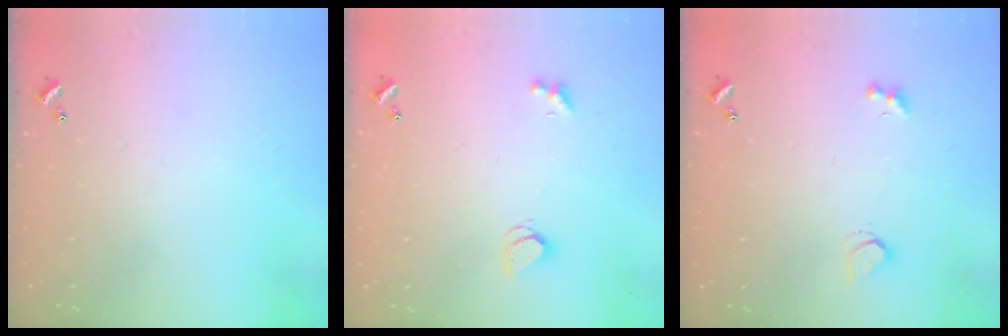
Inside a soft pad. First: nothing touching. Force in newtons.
{"total": 1.7, "press": 1.7, "slide": 0.4}
{"total": 1.8, "press": 1.8, "slide": 0.5}